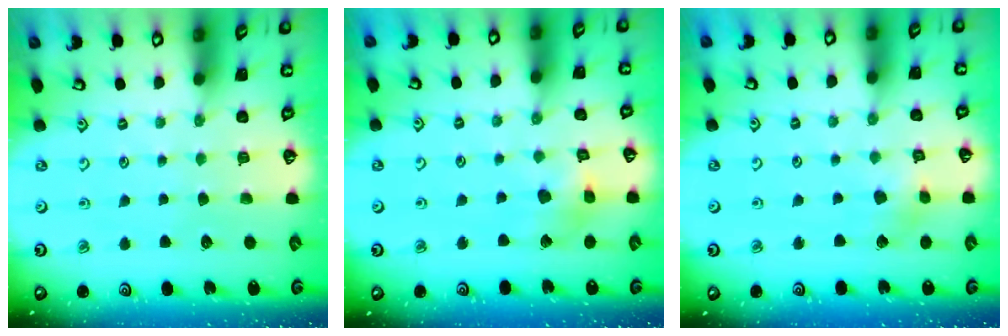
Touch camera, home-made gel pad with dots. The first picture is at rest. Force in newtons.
{"total": 8.9, "press": 8.9, "slide": 1.0}
{"total": 4.4, "press": 4.3, "slide": 0.5}